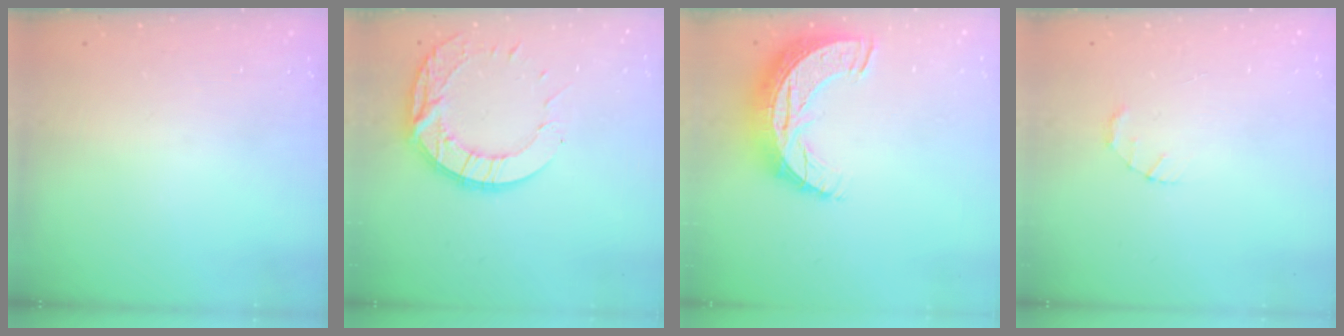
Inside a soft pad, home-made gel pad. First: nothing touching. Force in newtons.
{"total": 13.6, "press": 13.5, "slide": 1.1}
{"total": 11.6, "press": 11.6, "slide": 0.7}
{"total": 1.5, "press": 1.5, "slide": 0.3}